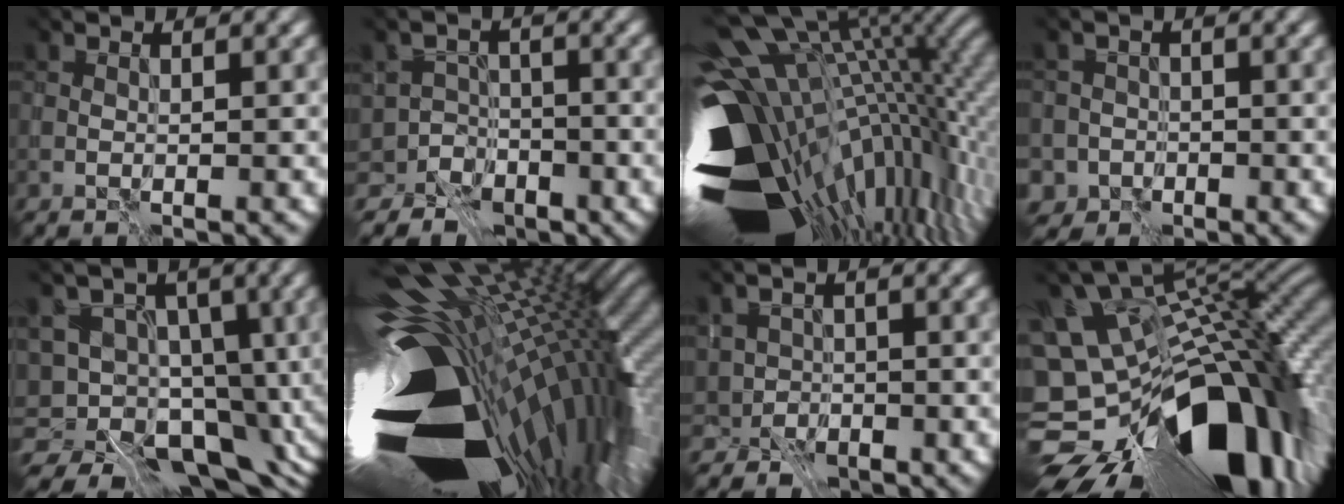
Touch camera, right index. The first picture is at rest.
{"total": 6.6, "force": [-4.4, 4.9, 0.1], "torque": [0.030, -0.011, -0.074]}
{"total": 17.9, "force": [-2.4, 9.2, 15.2], "torque": [-0.232, 0.000, -0.007]}
{"total": 3.8, "force": [-2.1, 3.2, -0.1], "torque": [0.022, -0.001, -0.043]}
{"total": 11.0, "force": [-6.3, 6.8, 5.9], "torque": [-0.056, 0.003, -0.086]}
{"total": 18.8, "force": [-5.5, 9.7, 15.1], "torque": [-0.250, -0.016, -0.051]}
{"total": 4.0, "force": [-2.0, 3.4, 0.2], "torque": [0.019, 0.000, -0.037]}
{"total": 17.9, "force": [-5.8, 10.0, 13.7], "torque": [-0.228, -0.017, -0.084]}